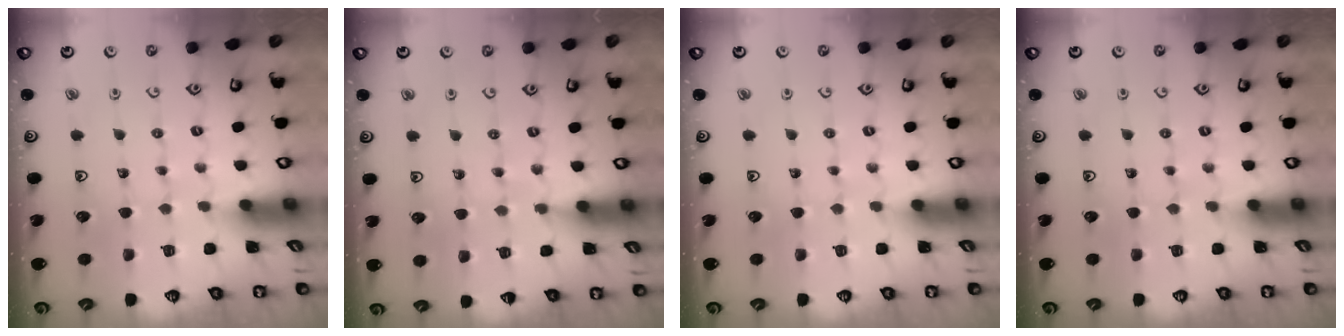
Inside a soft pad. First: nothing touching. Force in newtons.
{"total": 5.8, "press": 5.7, "slide": 0.8}
{"total": 0.0}
{"total": 0.0}